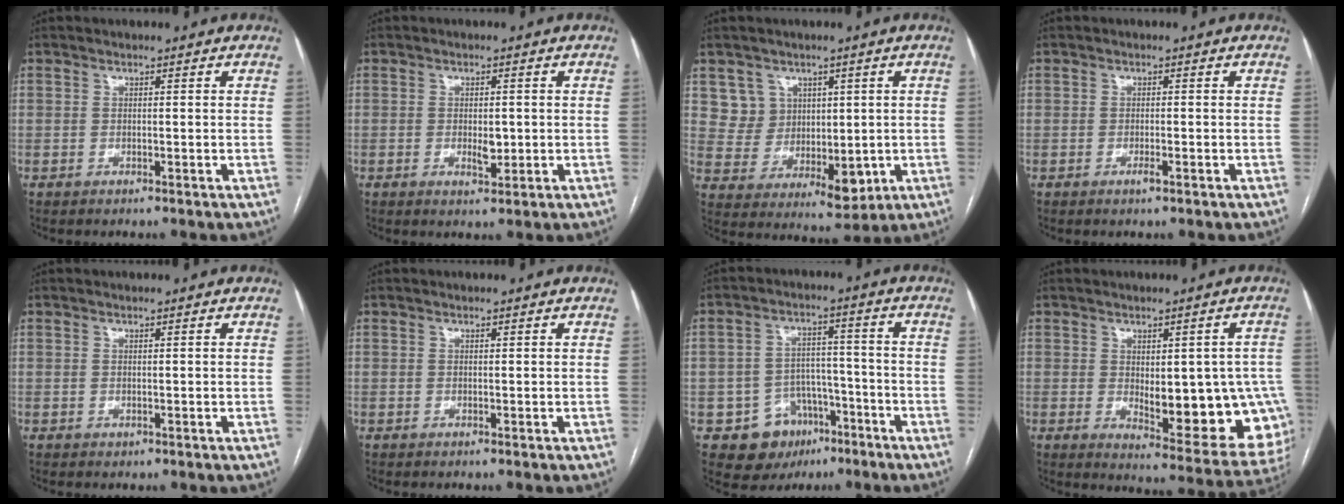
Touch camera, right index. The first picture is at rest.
{"total": 2.7, "force": [-0.3, 1.2, 2.4], "torque": [-0.038, -0.002, -0.002]}
{"total": 8.3, "force": [3.5, 7.2, 2.0], "torque": [-0.038, 0.019, 0.087]}
{"total": 1.1, "force": [-0.6, 0.2, 0.9], "torque": [-0.015, 0.000, -0.008]}
{"total": 0.0}
{"total": 0.0}
{"total": 8.9, "force": [-4.7, 7.2, 2.5], "torque": [-0.030, 0.022, -0.061]}
{"total": 16.5, "force": [-2.3, 6.1, 15.2], "torque": [-0.127, 0.009, -0.006]}